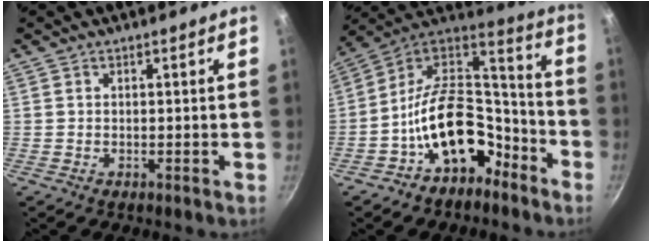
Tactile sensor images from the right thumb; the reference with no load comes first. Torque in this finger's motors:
{"motor_torque": [2.61, 1.89, 1.90, -0.88, 0.39]}